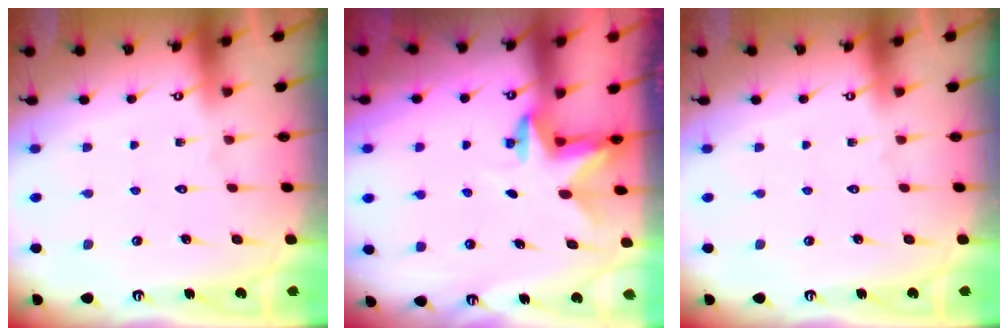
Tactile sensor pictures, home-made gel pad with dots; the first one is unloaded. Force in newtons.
{"total": 2.5, "press": 2.5, "slide": 0.4}
{"total": 0.0}